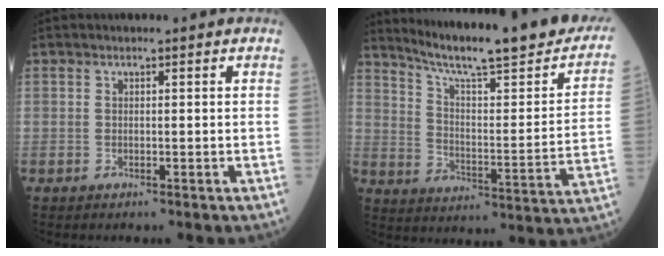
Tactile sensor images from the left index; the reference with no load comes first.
{"total": 24.2, "force": [20.5, 2.2, 12.8], "torque": [-0.194, -0.045, 0.279]}